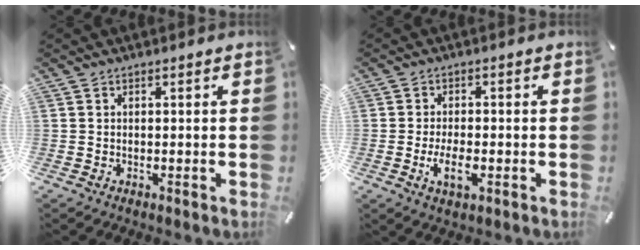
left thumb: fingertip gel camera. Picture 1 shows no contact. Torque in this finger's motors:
{"motor_torque": [0.37, 0.44, 1.05, -0.36, 0.14]}